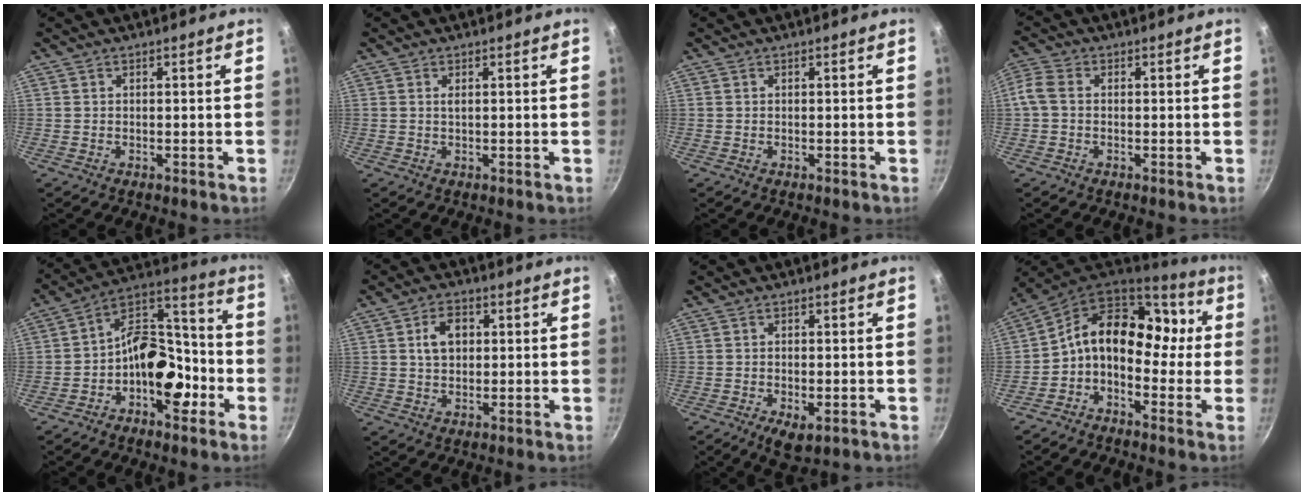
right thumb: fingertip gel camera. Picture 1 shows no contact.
{"total": 0.6, "force": [0.3, 0.1, 0.6], "torque": [-0.013, -0.001, 0.005]}
{"total": 0.0}
{"total": 4.8, "force": [-0.3, 3.5, 3.2], "torque": [-0.077, 0.014, -0.020]}
{"total": 14.8, "force": [-5.2, 9.0, 10.5], "torque": [-0.114, 0.078, -0.096]}
{"total": 5.9, "force": [1.2, 4.1, 4.0], "torque": [-0.052, 0.003, 0.020]}
{"total": 5.1, "force": [-2.0, 2.3, 4.1], "torque": [-0.060, -0.001, -0.026]}
{"total": 14.7, "force": [-0.2, 10.6, 10.1], "torque": [-0.121, 0.051, -0.030]}